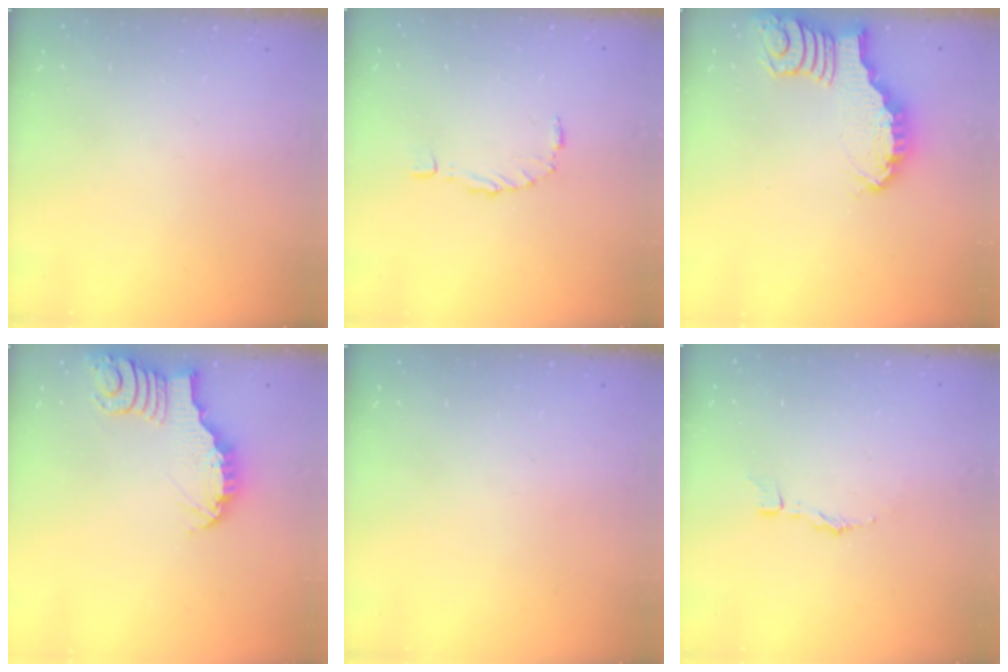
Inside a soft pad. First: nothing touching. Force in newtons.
{"total": 1.9, "press": 1.9, "slide": 0.3}
{"total": 2.4, "press": 2.4, "slide": 0.2}
{"total": 3.5, "press": 3.5, "slide": 0.3}
{"total": 0.0}
{"total": 1.4, "press": 1.4, "slide": 0.1}